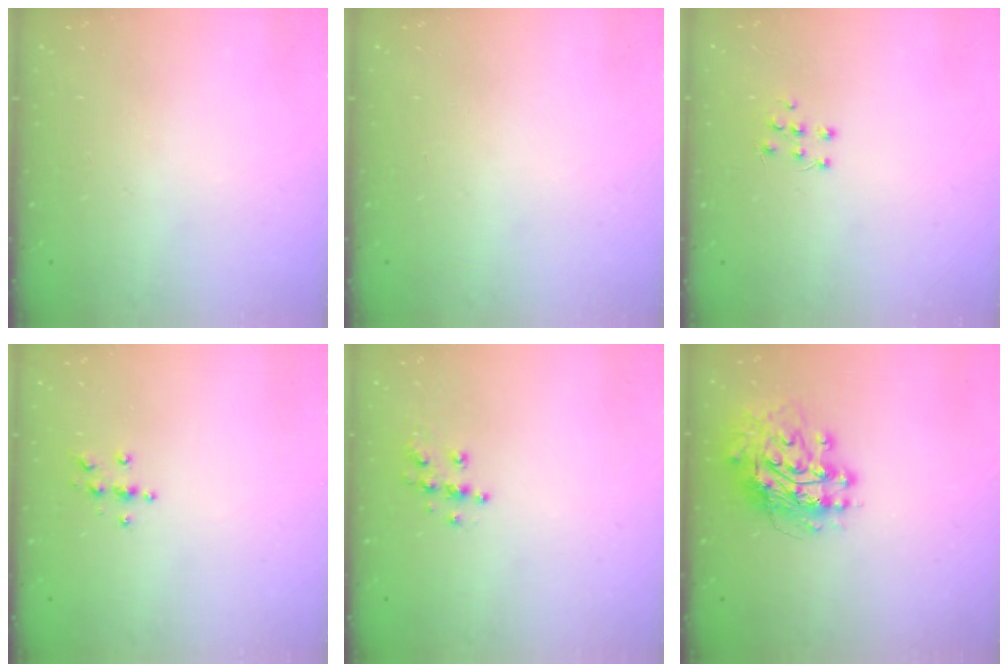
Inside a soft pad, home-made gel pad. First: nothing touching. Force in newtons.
{"total": 0.0}
{"total": 4.9, "press": 4.9, "slide": 0.4}
{"total": 3.6, "press": 3.6, "slide": 0.4}
{"total": 6.4, "press": 6.4, "slide": 0.2}
{"total": 13.6, "press": 13.6, "slide": 1.4}